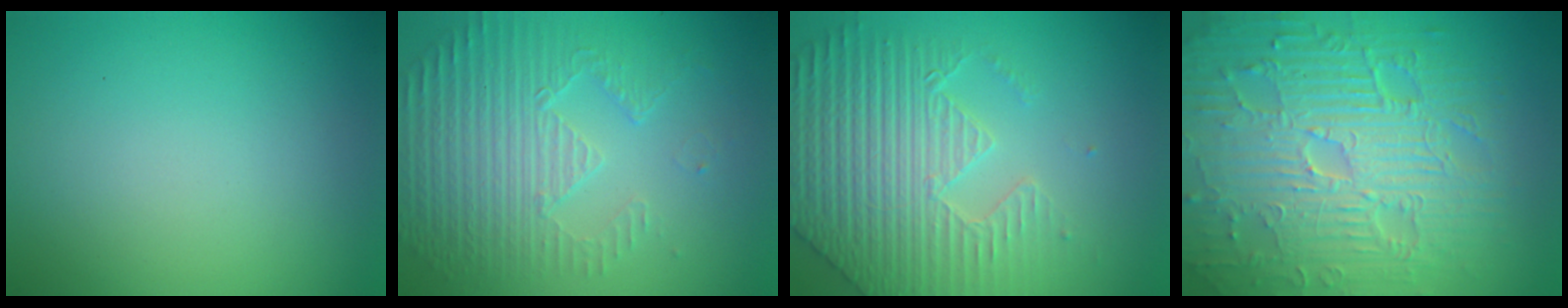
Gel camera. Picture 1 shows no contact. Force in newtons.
{"total": 5.4, "press": 3.6, "slide": 4.0}
{"total": 6.6, "press": 5.7, "slide": 3.2}
{"total": 11.3, "press": 7.4, "slide": 8.6}